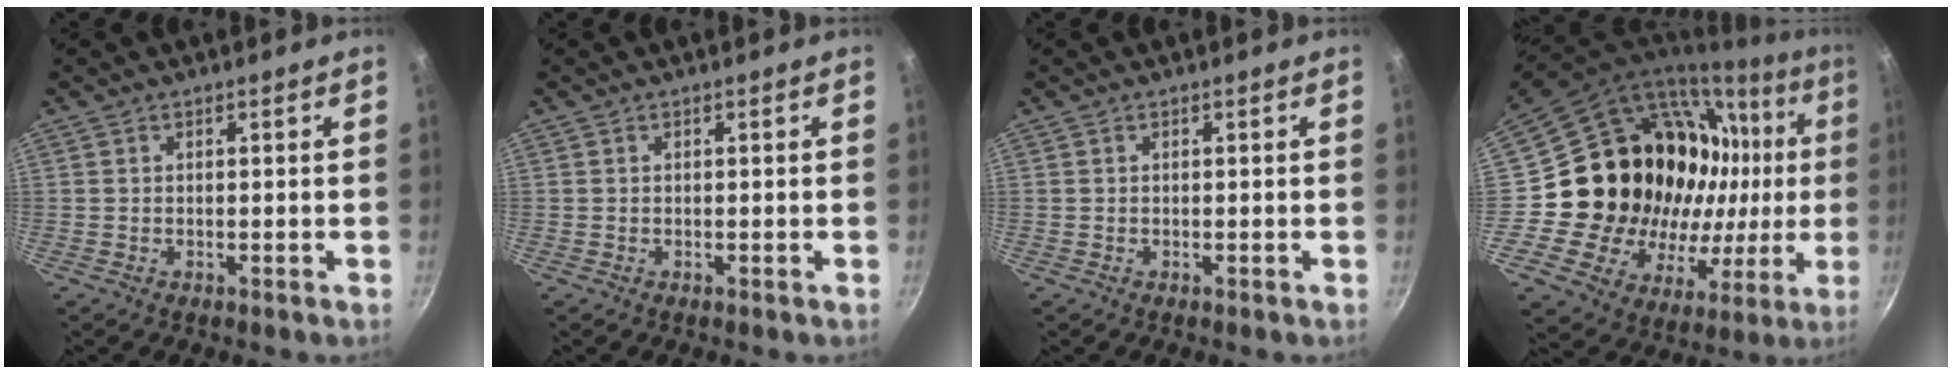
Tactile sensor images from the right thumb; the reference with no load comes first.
{"total": 0.0}
{"total": 0.0}
{"total": 28.6, "force": [2.6, 21.1, 19.1], "torque": [-0.280, 0.020, 0.057]}